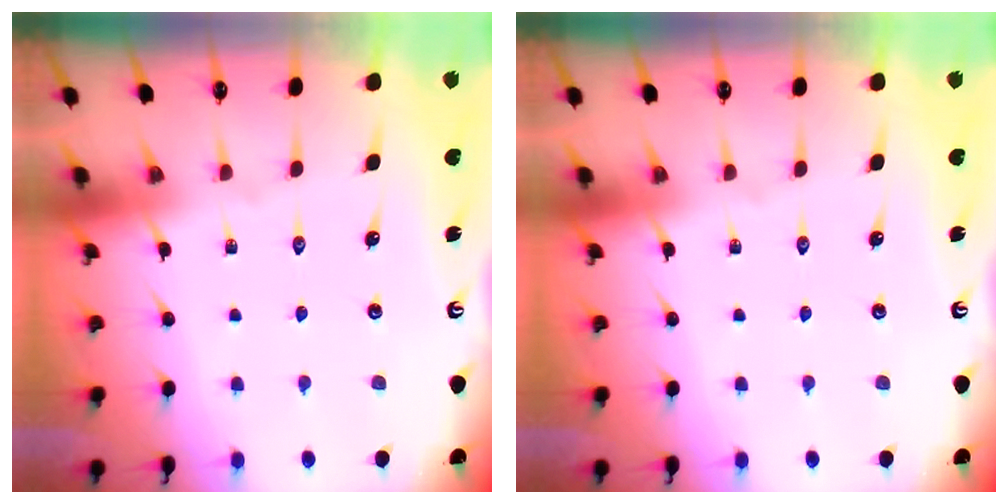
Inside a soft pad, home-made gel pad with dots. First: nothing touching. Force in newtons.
{"total": 0.0}